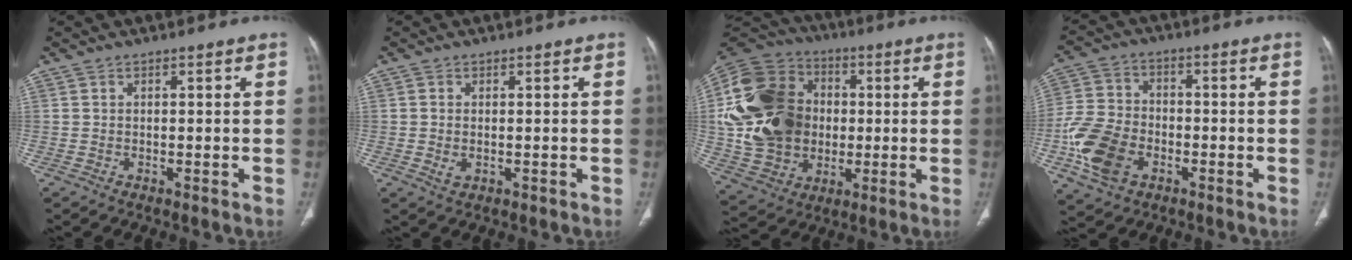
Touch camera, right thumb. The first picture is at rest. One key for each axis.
{"total": 2.1, "fx": -0.3, "fy": 1.3, "fz": 1.6, "tx": -0.038, "ty": -0.002, "tz": -0.002}
{"total": 25.5, "fx": 0.9, "fy": 19.8, "fz": 16.0, "tx": -0.318, "ty": 0.017, "tz": 0.027}
{"total": 12.8, "fx": -4.4, "fy": 9.0, "fz": 8.0, "tx": -0.157, "ty": 0.016, "tz": -0.085}